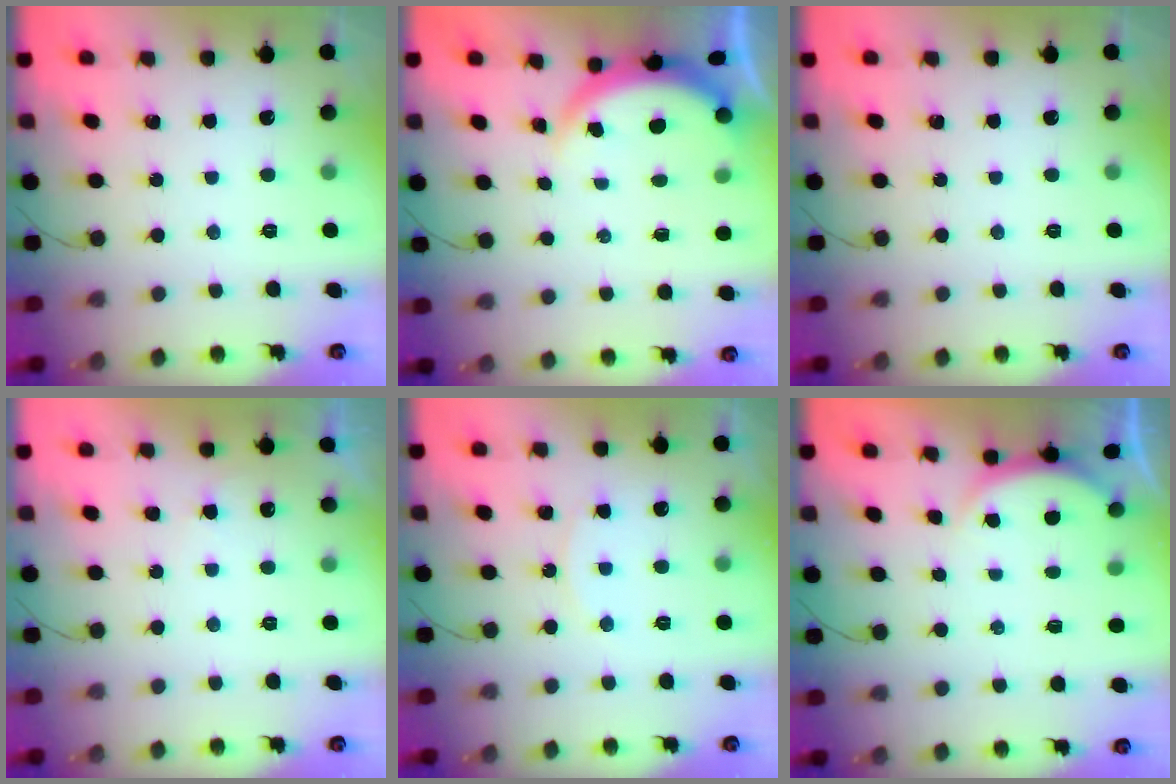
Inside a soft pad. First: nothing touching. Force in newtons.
{"total": 3.8, "press": 3.7, "slide": 0.6}
{"total": 0.0}
{"total": 3.0, "press": 3.0, "slide": 0.0}
{"total": 5.3, "press": 5.2, "slide": 0.5}
{"total": 2.9, "press": 2.2, "slide": 1.8}